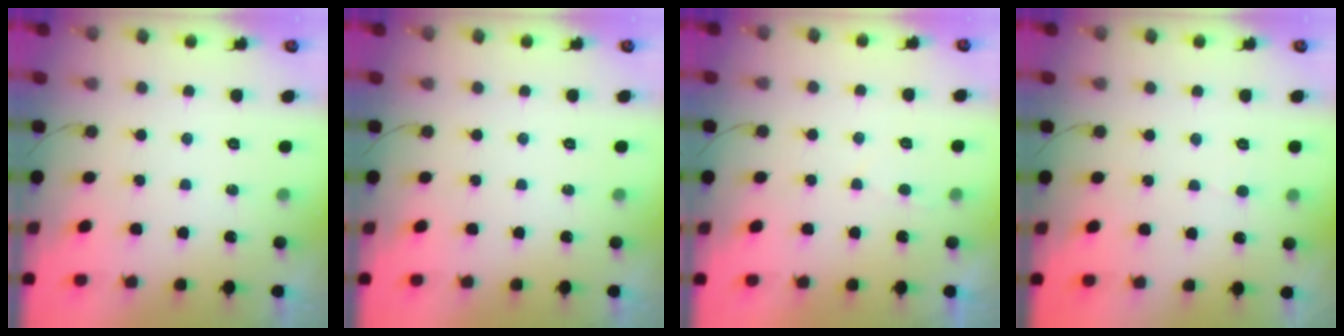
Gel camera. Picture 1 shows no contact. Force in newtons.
{"total": 0.0}
{"total": 2.1, "press": 2.1, "slide": 0.2}
{"total": 2.4, "press": 2.4, "slide": 0.3}